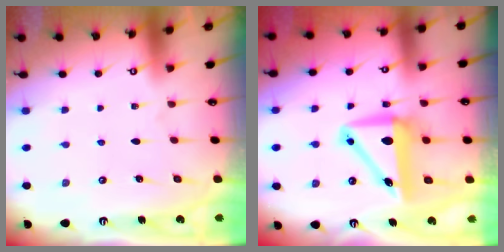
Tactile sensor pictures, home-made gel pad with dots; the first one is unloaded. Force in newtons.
{"total": 9.2, "press": 8.9, "slide": 2.3}